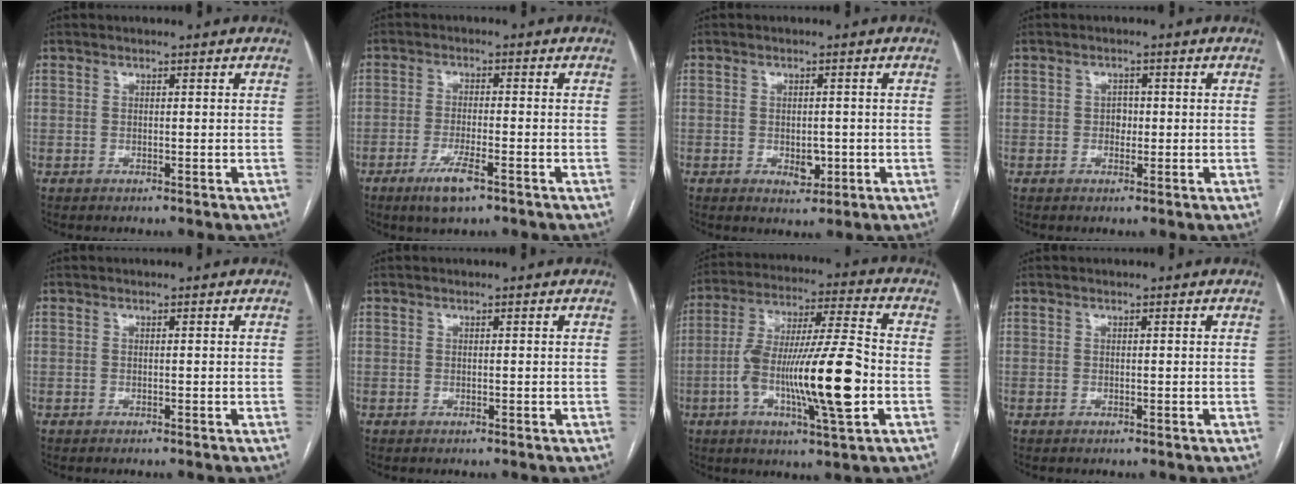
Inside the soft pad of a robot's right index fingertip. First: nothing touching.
{"total": 5.5, "force": [-3.3, 0.8, 4.3], "torque": [-0.088, -0.009, -0.058]}
{"total": 3.0, "force": [-0.8, 1.8, 2.2], "torque": [-0.029, 0.000, -0.003]}
{"total": 1.6, "force": [-0.2, 1.3, 1.0], "torque": [-0.011, 0.005, -0.003]}
{"total": 0.0}
{"total": 0.0}
{"total": 17.9, "force": [-4.2, 1.6, 17.3], "torque": [-0.313, 0.000, -0.071]}
{"total": 0.0}